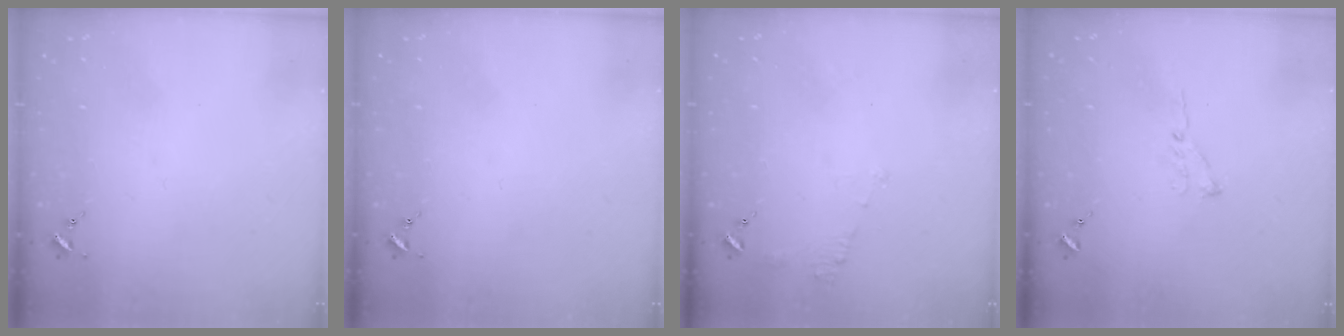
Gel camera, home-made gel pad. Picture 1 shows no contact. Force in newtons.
{"total": 0.0}
{"total": 6.8, "press": 6.8, "slide": 0.6}
{"total": 4.8, "press": 4.8, "slide": 0.4}